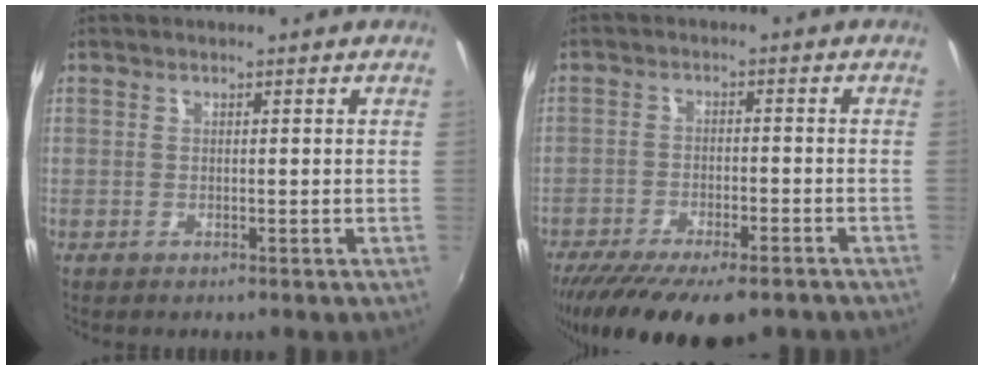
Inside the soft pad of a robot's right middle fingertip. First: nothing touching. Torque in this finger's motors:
{"motor_torque": [1.15, -0.98, 0.31, 0.17]}